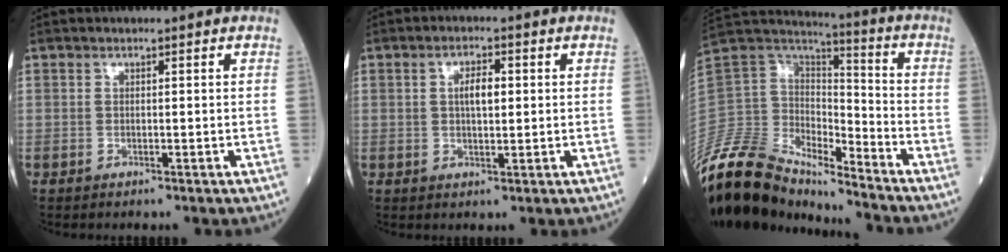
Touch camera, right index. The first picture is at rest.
{"total": 3.6, "force": [0.6, 1.2, 3.3], "torque": [-0.058, 0.004, 0.010]}
{"total": 17.5, "force": [-15.6, 5.5, 5.5], "torque": [-0.111, 0.049, -0.294]}